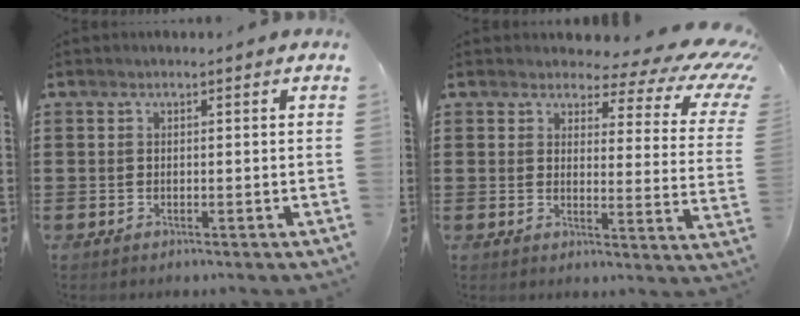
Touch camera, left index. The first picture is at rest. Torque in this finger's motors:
{"motor_torque": [2.14, 0.00, 0.33, -0.07]}